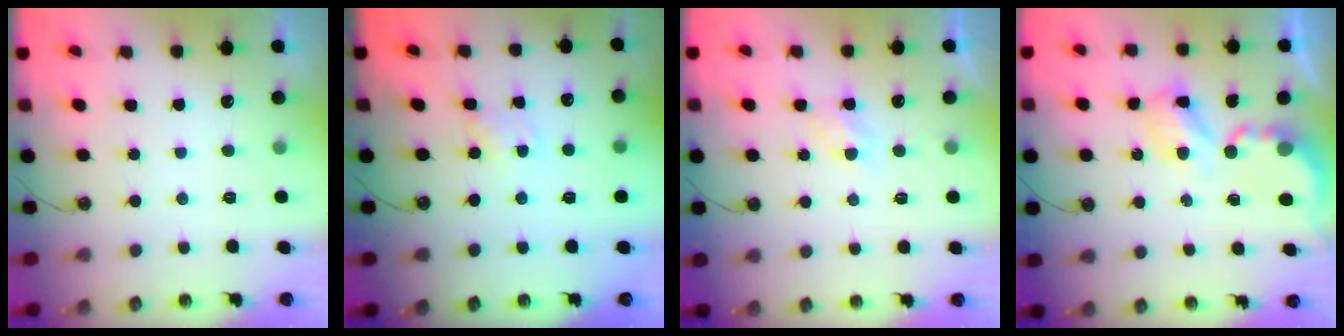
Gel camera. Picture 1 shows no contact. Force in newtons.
{"total": 2.6, "press": 2.5, "slide": 0.4}
{"total": 3.4, "press": 3.4, "slide": 0.4}
{"total": 8.5, "press": 8.4, "slide": 0.4}